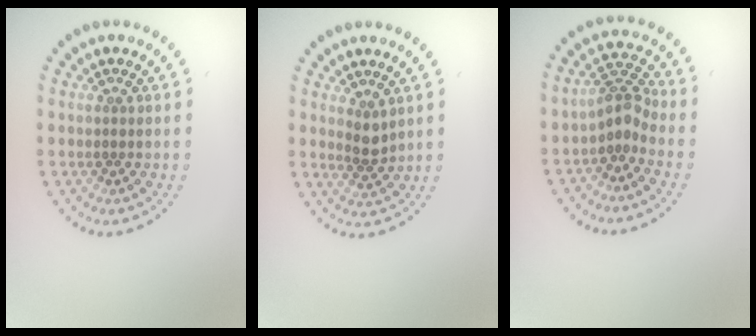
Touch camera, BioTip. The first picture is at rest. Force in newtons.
{"total": 1.8, "press": 1.4, "slide": 1.1}
{"total": 2.7, "press": 2.0, "slide": 1.7}